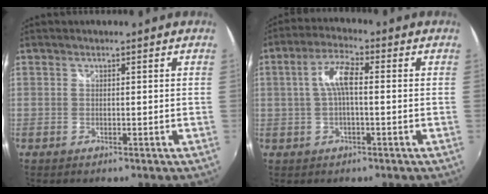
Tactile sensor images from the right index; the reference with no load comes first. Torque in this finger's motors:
{"motor_torque": [0.52, -0.12, 0.45, 0.11]}